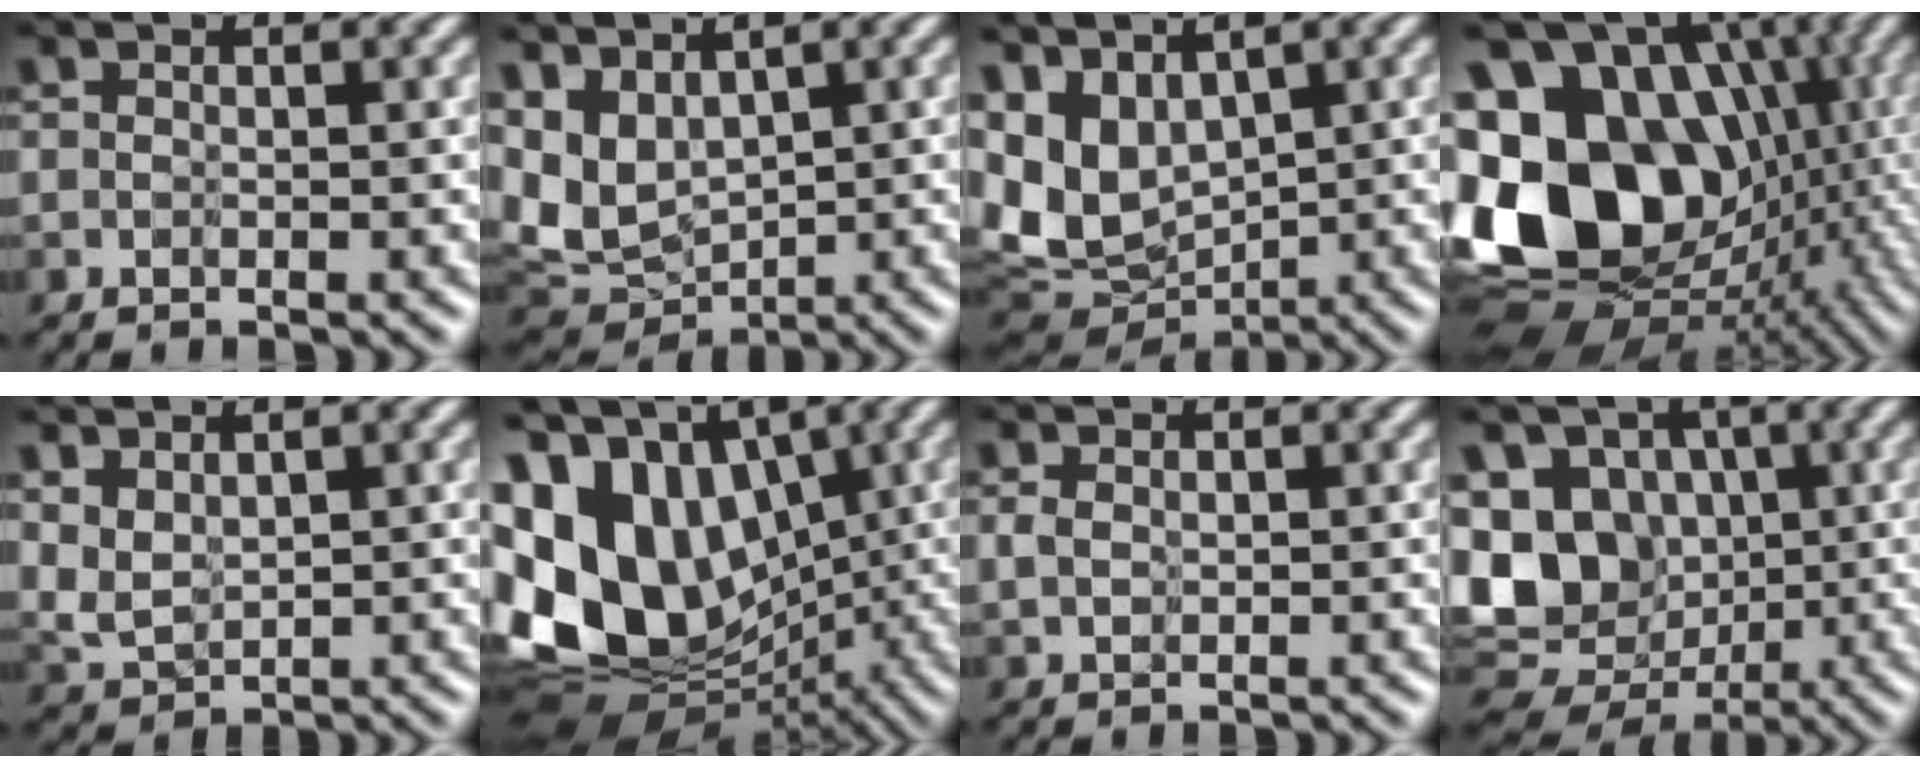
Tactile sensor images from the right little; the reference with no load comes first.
{"total": 4.4, "force": [1.2, 2.6, 3.4], "torque": [-0.103, -0.021, 0.037]}
{"total": 6.2, "force": [1.0, 4.2, 4.5], "torque": [-0.109, -0.021, 0.050]}
{"total": 20.0, "force": [-0.1, 15.9, 12.2], "torque": [-0.235, 0.000, -0.019]}
{"total": 1.8, "force": [0.9, 1.0, 1.2], "torque": [-0.054, -0.017, 0.038]}
{"total": 13.8, "force": [1.8, 10.0, 9.4], "torque": [-0.213, -0.006, 0.057]}
{"total": 0.0}
{"total": 11.6, "force": [-1.2, 10.1, 5.6], "torque": [-0.152, 0.005, -0.011]}